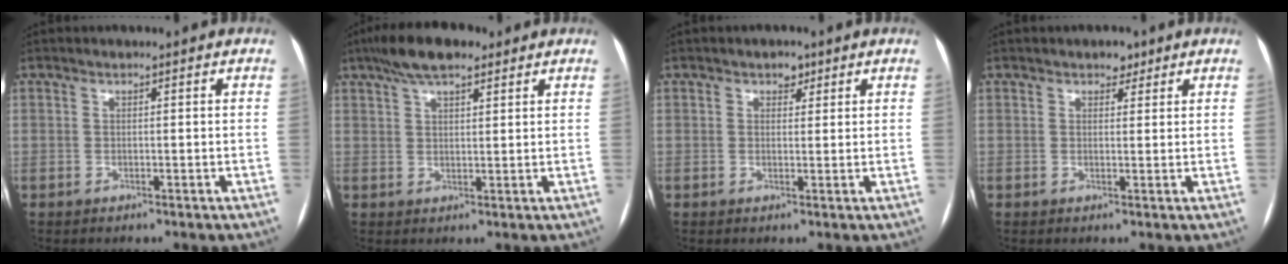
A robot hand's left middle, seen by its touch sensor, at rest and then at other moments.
{"total": 7.9, "force": [5.5, 2.5, 5.1], "torque": [-0.096, 0.025, 0.092]}
{"total": 1.8, "force": [1.1, 1.2, 0.8], "torque": [-0.008, 0.002, 0.013]}
{"total": 2.0, "force": [1.4, 1.3, 0.8], "torque": [-0.007, 0.002, 0.017]}